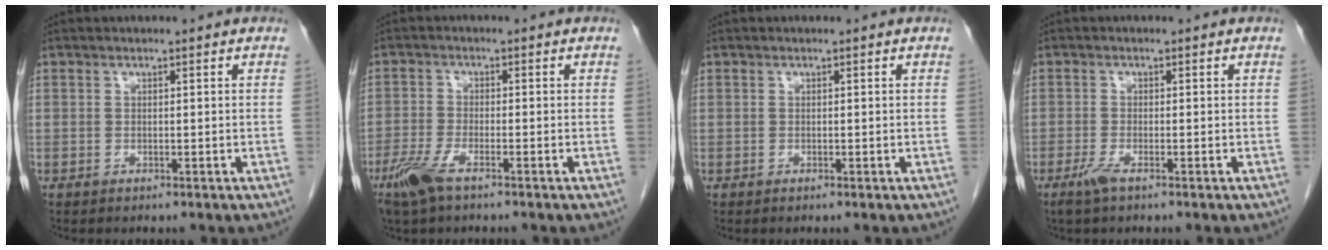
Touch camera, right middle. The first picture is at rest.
{"total": 5.1, "force": [-3.4, 1.1, 3.7], "torque": [-0.089, -0.011, -0.065]}
{"total": 0.0}
{"total": 2.1, "force": [-1.4, 0.2, 1.6], "torque": [-0.039, -0.005, -0.031]}